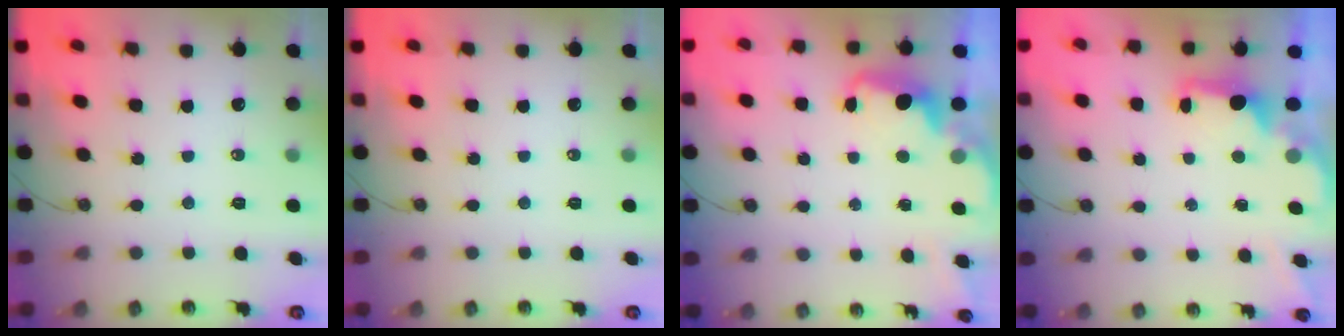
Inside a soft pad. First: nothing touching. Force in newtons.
{"total": 0.0}
{"total": 2.1, "press": 2.0, "slide": 0.6}
{"total": 1.9, "press": 1.7, "slide": 0.8}